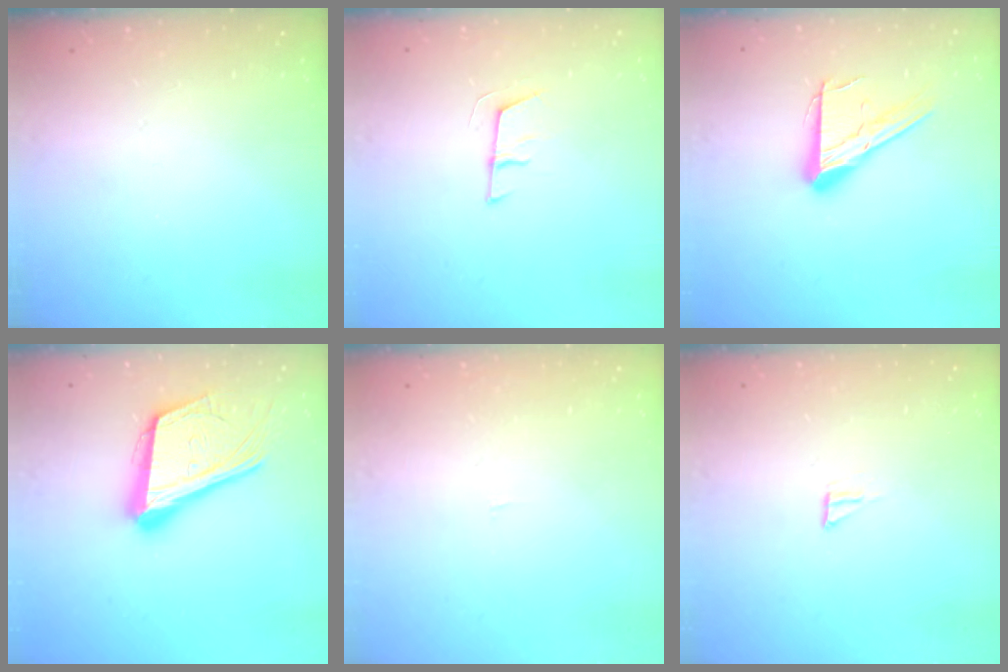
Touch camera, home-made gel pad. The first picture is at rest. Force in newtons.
{"total": 5.7, "press": 5.6, "slide": 1.0}
{"total": 13.9, "press": 13.8, "slide": 1.3}
{"total": 23.2, "press": 22.7, "slide": 5.0}
{"total": 1.8, "press": 1.8, "slide": 0.1}
{"total": 5.1, "press": 5.1, "slide": 0.4}